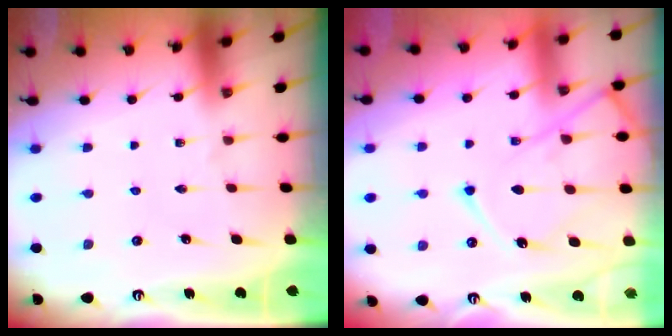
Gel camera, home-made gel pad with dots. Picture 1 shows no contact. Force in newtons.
{"total": 14.1, "press": 14.0, "slide": 1.4}